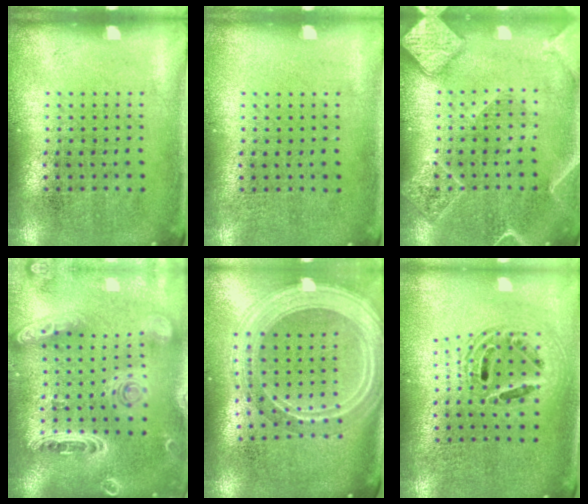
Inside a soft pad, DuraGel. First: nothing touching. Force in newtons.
{"total": 0.0}
{"total": 2.1, "press": 2.1, "slide": 0.2}
{"total": 2.7, "press": 2.3, "slide": 1.3}
{"total": 2.9, "press": 2.4, "slide": 1.6}
{"total": 1.8, "press": 1.5, "slide": 1.1}